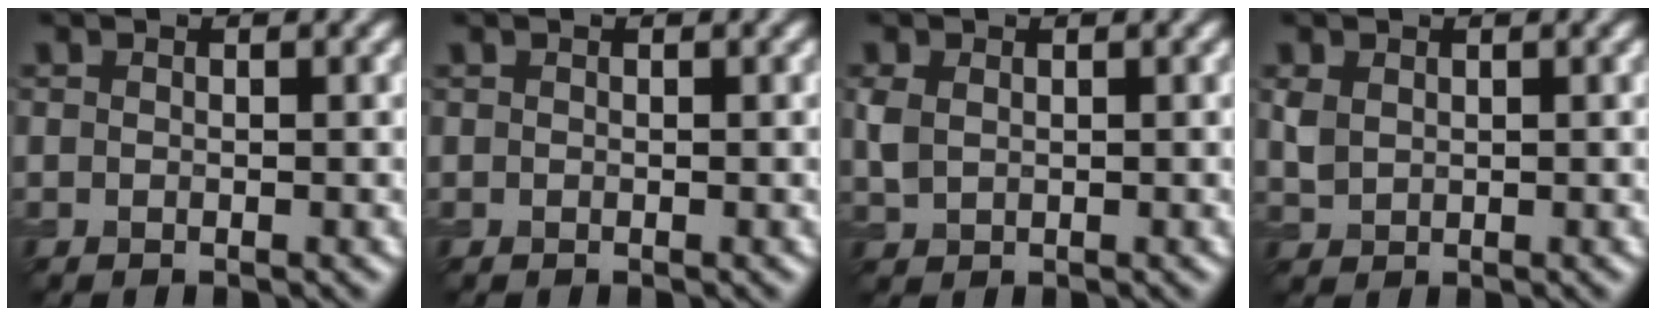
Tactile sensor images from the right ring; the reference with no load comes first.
{"total": 0.0}
{"total": 1.8, "force": [0.4, 1.4, 1.1], "torque": [-0.033, -0.001, 0.012]}
{"total": 1.6, "force": [0.6, 1.2, 0.8], "torque": [-0.023, -0.001, 0.016]}